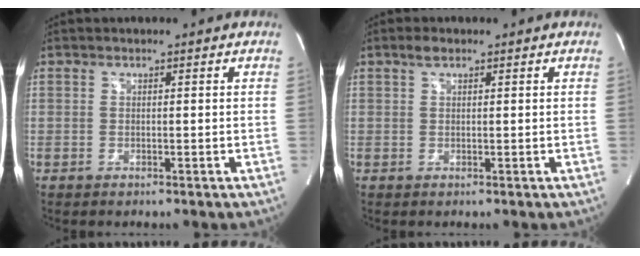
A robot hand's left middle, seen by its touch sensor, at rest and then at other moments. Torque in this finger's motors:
{"motor_torque": [0.43, -0.13, -0.07, 0.02]}